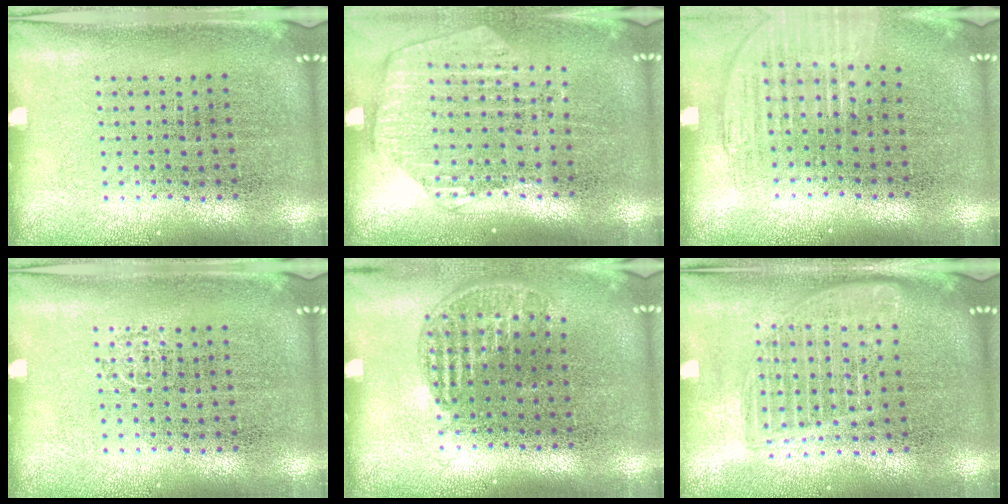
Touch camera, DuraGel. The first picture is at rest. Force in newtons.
{"total": 1.8, "press": 1.7, "slide": 0.6}
{"total": 1.2, "press": 1.1, "slide": 0.4}
{"total": 0.6, "press": 0.6, "slide": 0.1}
{"total": 1.2, "press": 1.0, "slide": 0.6}
{"total": 1.7, "press": 1.5, "slide": 0.8}